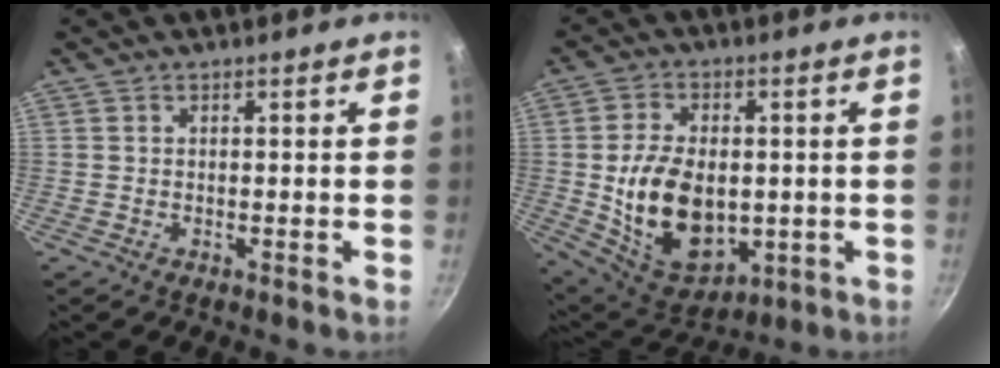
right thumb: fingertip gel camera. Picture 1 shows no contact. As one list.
[{"total": 18.3, "force": [-1.1, 11.8, 14.0], "torque": [-0.227, 0.002, -0.002]}]